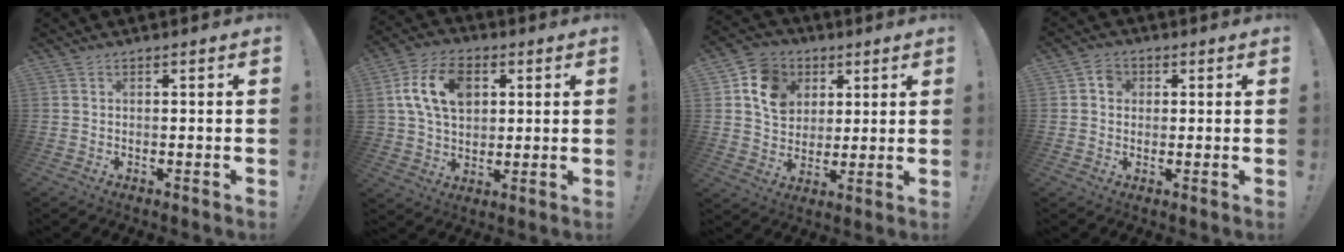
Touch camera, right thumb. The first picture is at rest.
{"total": 14.9, "force": [4.6, 10.7, 9.3], "torque": [-0.161, -0.001, 0.088]}
{"total": 12.5, "force": [4.8, 10.3, 5.3], "torque": [-0.075, -0.016, 0.098]}
{"total": 4.4, "force": [0.9, 3.8, 1.9], "torque": [-0.027, 0.005, 0.016]}